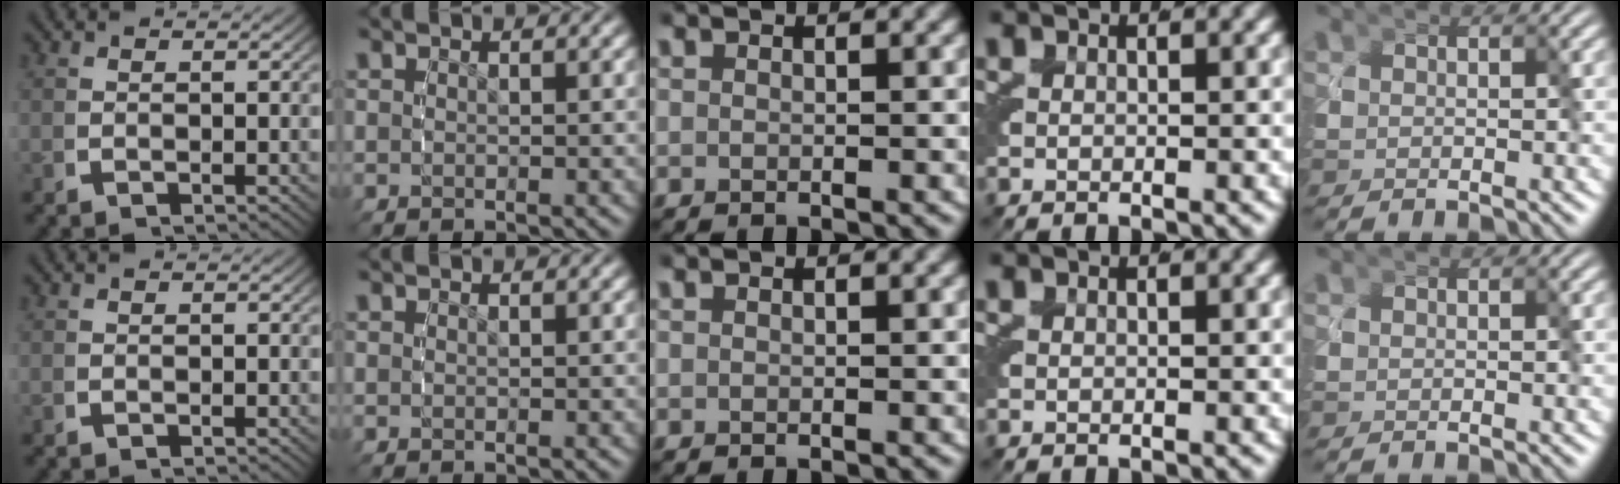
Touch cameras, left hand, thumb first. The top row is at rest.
{}